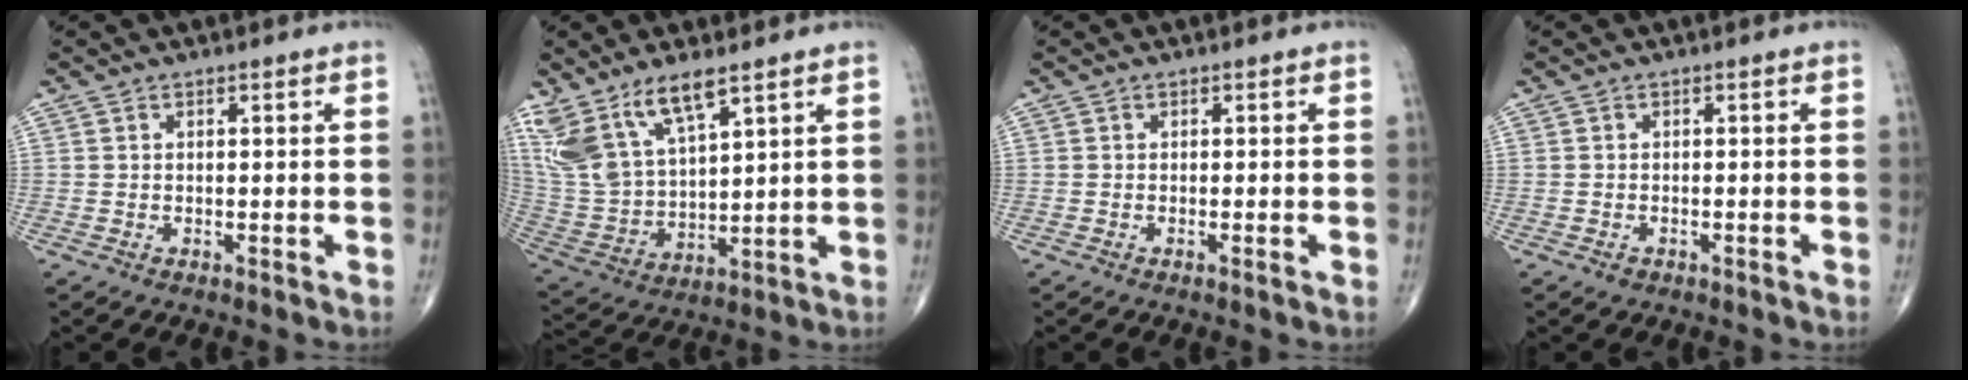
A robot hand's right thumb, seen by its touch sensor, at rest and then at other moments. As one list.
[{"total": 14.1, "force": [9.2, 5.3, 9.2], "torque": [-0.186, -0.033, 0.201]}, {"total": 0.6, "force": [-0.2, 0.0, 0.6], "torque": [-0.014, -0.001, -0.004]}, {"total": 0.9, "force": [-0.6, 0.6, 0.4], "torque": [-0.006, 0.003, -0.008]}]